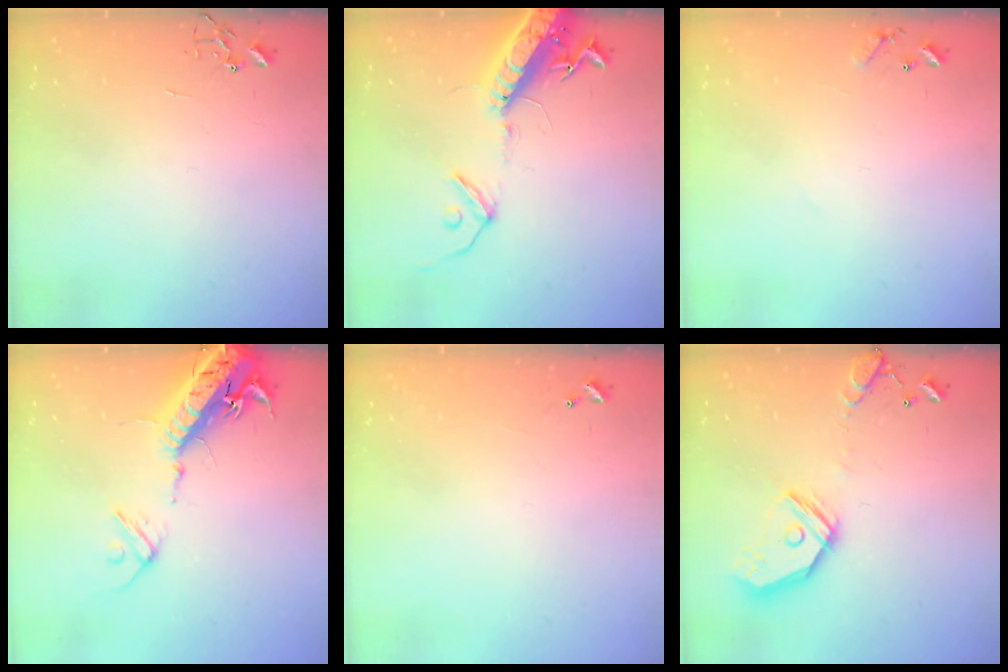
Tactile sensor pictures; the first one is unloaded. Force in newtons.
{"total": 16.3, "press": 15.8, "slide": 4.0}
{"total": 7.2, "press": 7.2, "slide": 0.5}
{"total": 18.2, "press": 17.7, "slide": 4.1}
{"total": 4.7, "press": 4.7, "slide": 0.4}
{"total": 16.3, "press": 16.1, "slide": 2.4}